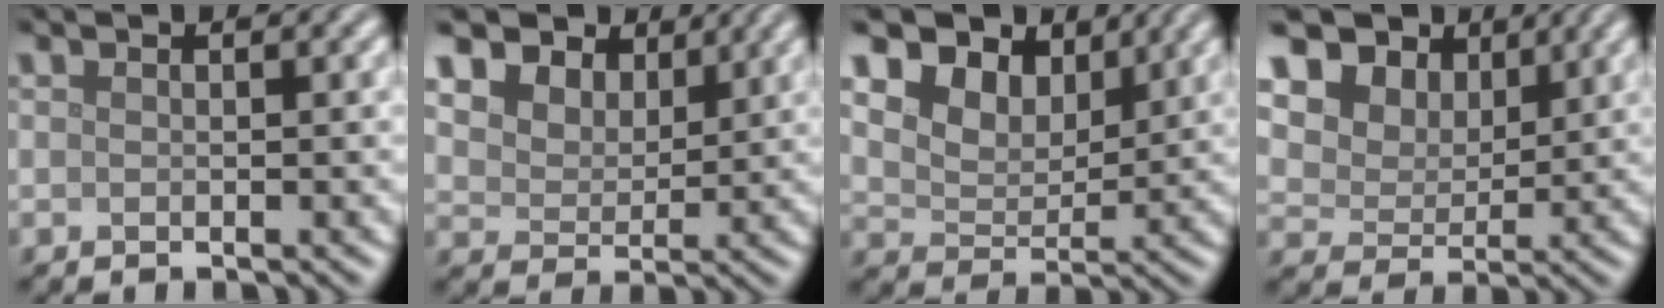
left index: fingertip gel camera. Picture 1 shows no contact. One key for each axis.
{"total": 9.6, "fx": 6.1, "fy": 6.3, "fz": 3.9, "tx": -0.097, "ty": 0.014, "tz": 0.105}
{"total": 8.3, "fx": 5.3, "fy": 5.1, "fz": 3.8, "tx": -0.096, "ty": 0.002, "tz": 0.097}
{"total": 12.7, "fx": 7.1, "fy": 8.6, "fz": 6.1, "tx": -0.130, "ty": 0.021, "tz": 0.127}